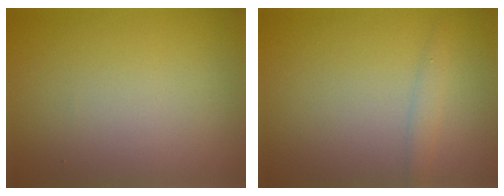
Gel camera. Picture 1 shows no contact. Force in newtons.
{"total": 1.2, "press": 1.2, "slide": 0.1}